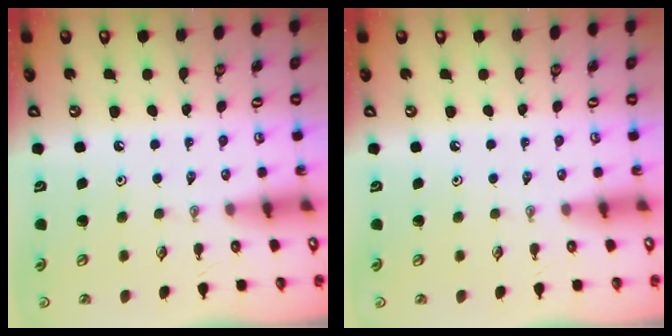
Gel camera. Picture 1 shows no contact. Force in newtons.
{"total": 0.0}